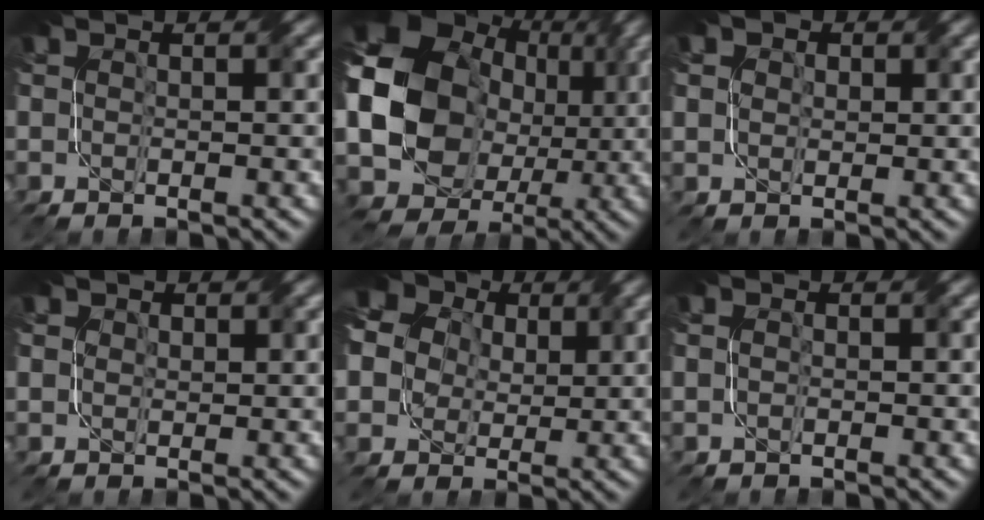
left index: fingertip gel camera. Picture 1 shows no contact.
{"total": 14.7, "force": [1.6, 12.8, 7.0], "torque": [-0.146, 0.015, 0.015]}
{"total": 2.4, "force": [1.4, 1.9, 0.4], "torque": [-0.006, 0.014, 0.018]}
{"total": 2.0, "force": [1.5, 1.4, -0.1], "torque": [-0.002, 0.009, 0.025]}
{"total": 12.5, "force": [5.9, 9.9, 5.0], "torque": [-0.121, 0.046, 0.092]}
{"total": 0.9, "force": [0.6, 0.6, -0.1], "torque": [0.002, 0.011, 0.016]}